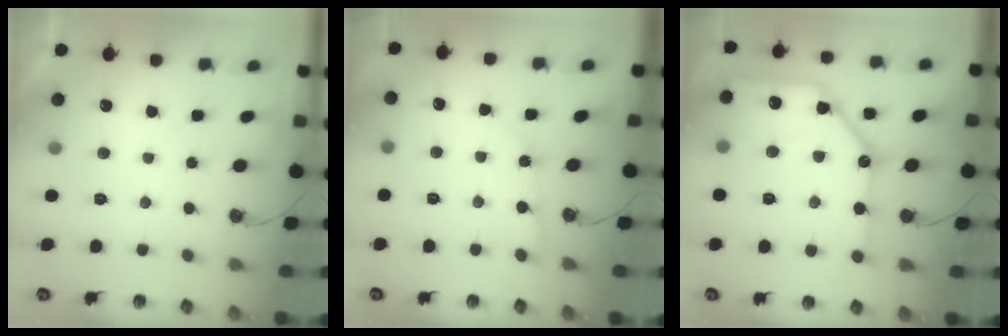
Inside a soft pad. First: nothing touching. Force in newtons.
{"total": 2.2, "press": 2.2, "slide": 0.2}
{"total": 17.5, "press": 17.4, "slide": 2.2}